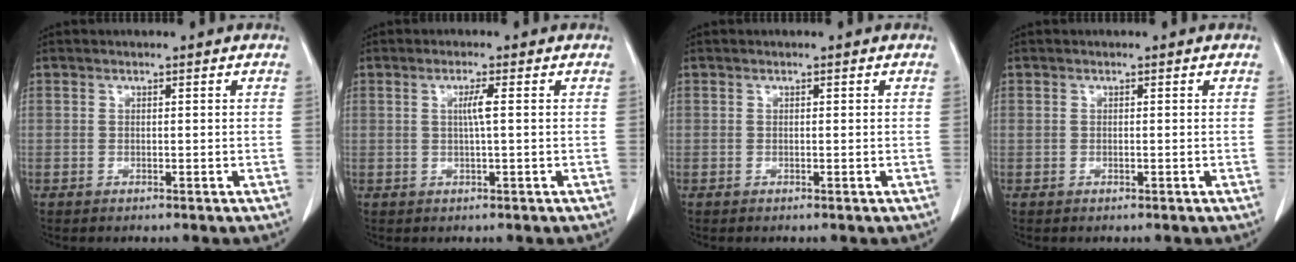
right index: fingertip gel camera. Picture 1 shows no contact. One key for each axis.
{"total": 2.3, "fx": 0.4, "fy": -0.2, "fz": 2.3, "tx": -0.044, "ty": 0.000, "tz": 0.008}
{"total": 0.0}
{"total": 0.0}